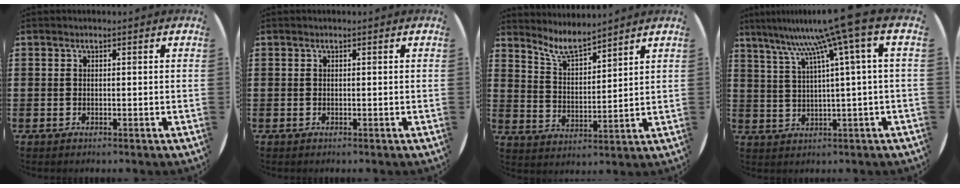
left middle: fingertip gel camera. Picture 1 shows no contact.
{"total": 0.0}
{"total": 6.4, "force": [6.0, 1.0, 2.1], "torque": [-0.058, -0.025, 0.108]}
{"total": 10.2, "force": [6.1, -0.5, 8.2], "torque": [-0.172, -0.026, 0.097]}